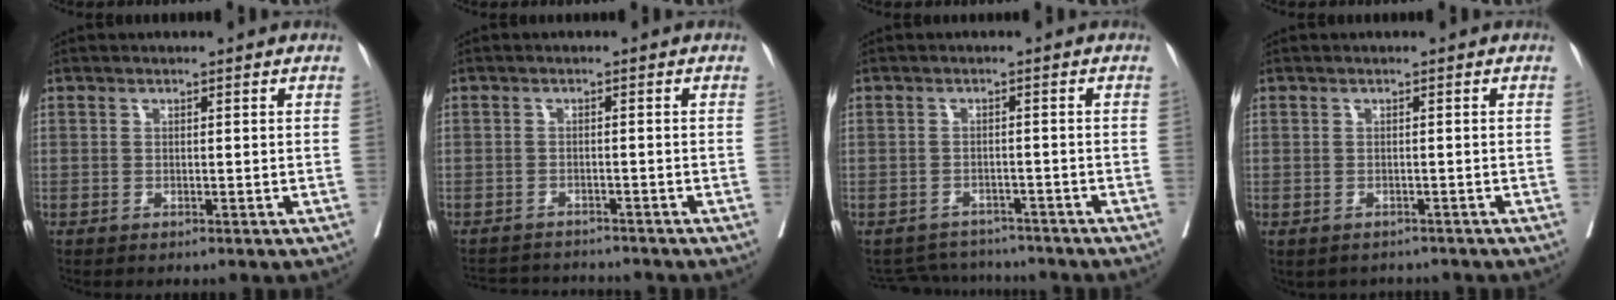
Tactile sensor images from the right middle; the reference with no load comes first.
{"total": 7.6, "force": [-7.5, 0.5, 1.2], "torque": [-0.017, 0.004, -0.108]}
{"total": 6.6, "force": [-6.4, 1.4, -0.2], "torque": [0.006, 0.012, -0.089]}
{"total": 2.9, "force": [-2.5, 1.4, 0.7], "torque": [-0.007, 0.003, -0.028]}